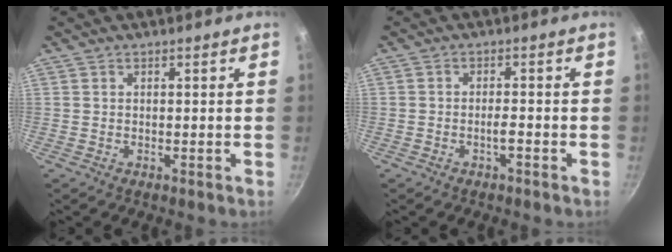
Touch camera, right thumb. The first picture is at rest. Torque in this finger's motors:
{"motor_torque": [4.18, 0.83, 1.14, -1.64, 0.18]}